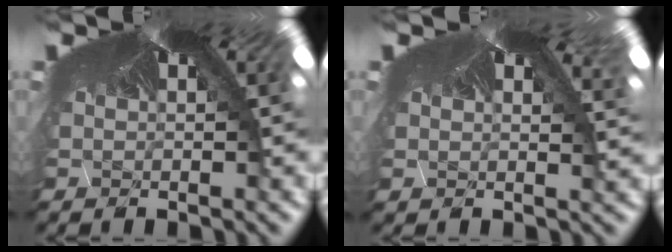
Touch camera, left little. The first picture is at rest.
{"total": 1.5, "force": [1.4, 0.4, -0.1], "torque": [-0.011, 0.009, 0.016]}